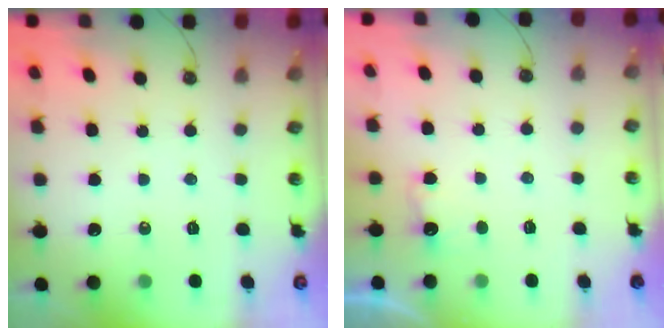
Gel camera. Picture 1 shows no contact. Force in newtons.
{"total": 2.4, "press": 2.2, "slide": 0.9}